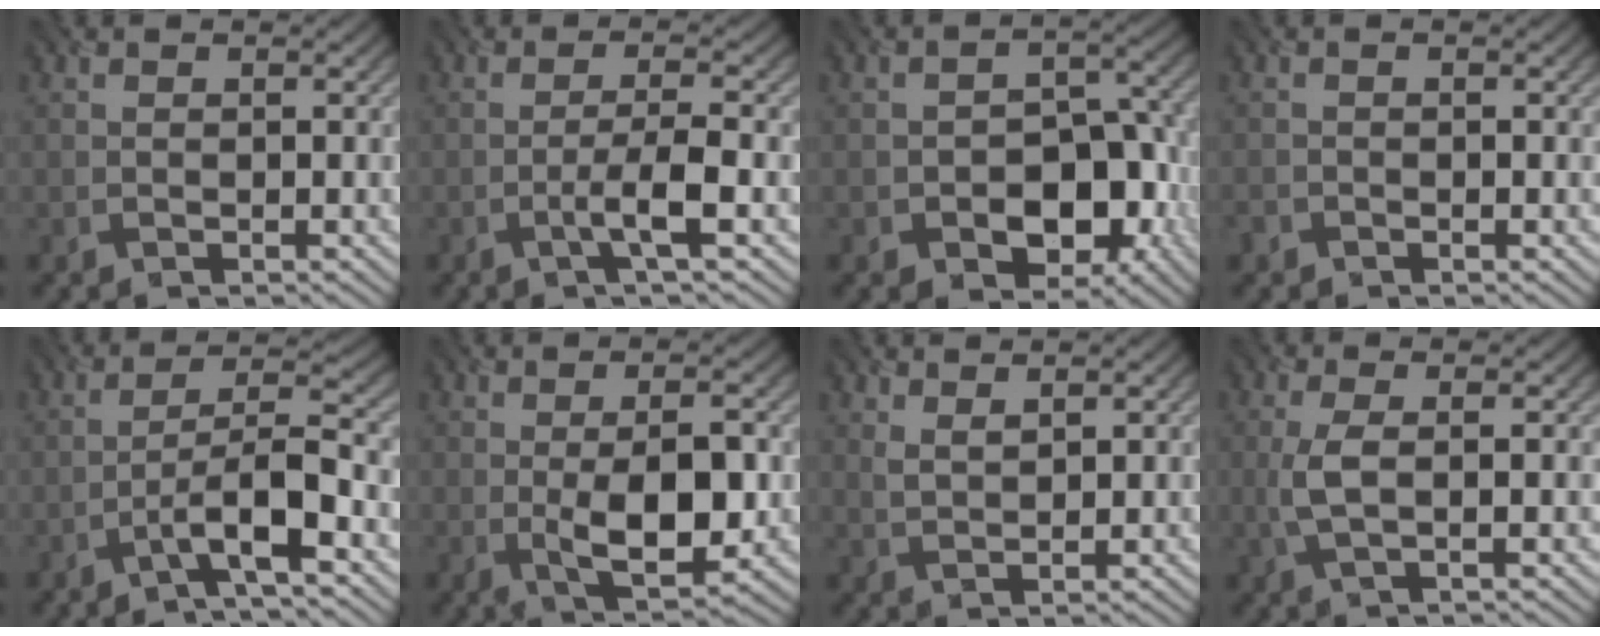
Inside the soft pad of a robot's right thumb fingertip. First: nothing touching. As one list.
[{"total": 3.7, "force": [-1.7, 0.1, 3.3], "torque": [-0.059, 0.012, -0.043]}, {"total": 9.1, "force": [-3.9, 5.9, 5.7], "torque": [-0.071, -0.005, -0.053]}, {"total": 1.0, "force": [-0.8, 0.5, 0.2], "torque": [-0.007, -0.006, -0.016]}, {"total": 6.5, "force": [-3.5, 0.9, 5.3], "torque": [-0.095, 0.015, -0.075]}, {"total": 7.9, "force": [-1.2, 2.9, 7.2], "torque": [-0.125, -0.009, -0.016]}, {"total": 2.1, "force": [1.8, 0.4, 1.0], "torque": [-0.026, -0.003, 0.041]}, {"total": 3.3, "force": [-0.1, 0.9, 3.2], "torque": [-0.082, 0.002, -0.004]}]